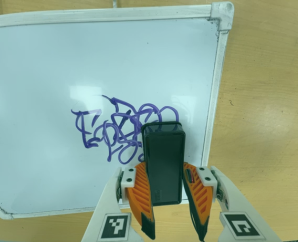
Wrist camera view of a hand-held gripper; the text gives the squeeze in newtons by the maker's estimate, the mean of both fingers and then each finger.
{"total": 11.4, "left": 10.9, "right": 12.0}